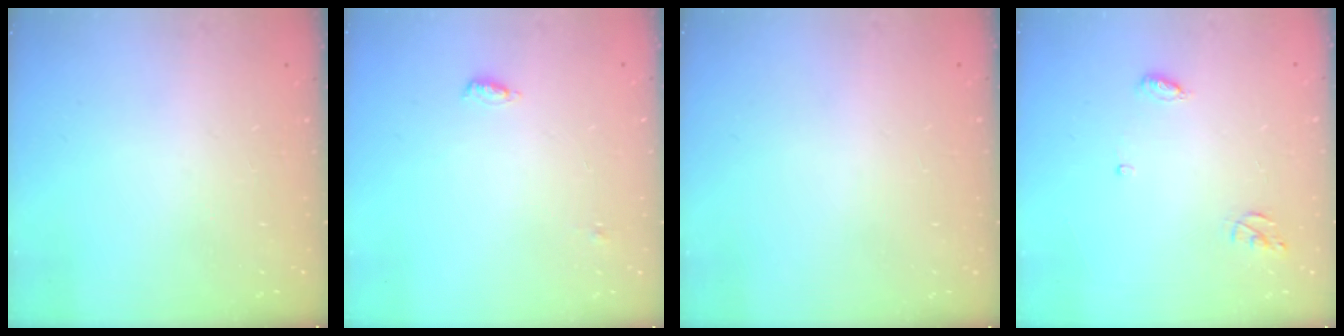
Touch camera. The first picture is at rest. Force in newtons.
{"total": 4.5, "press": 4.3, "slide": 1.2}
{"total": 0.8, "press": 0.8, "slide": 0.1}
{"total": 5.1, "press": 5.1, "slide": 0.4}